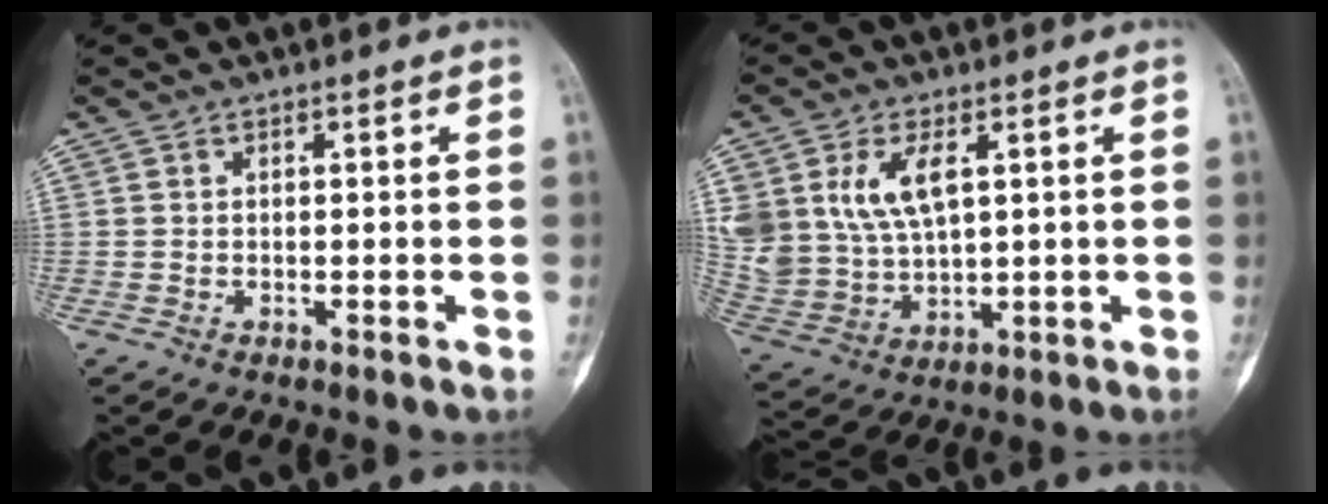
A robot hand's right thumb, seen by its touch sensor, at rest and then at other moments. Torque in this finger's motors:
{"motor_torque": [0.26, 0.40, 0.23, -0.13, 0.14]}